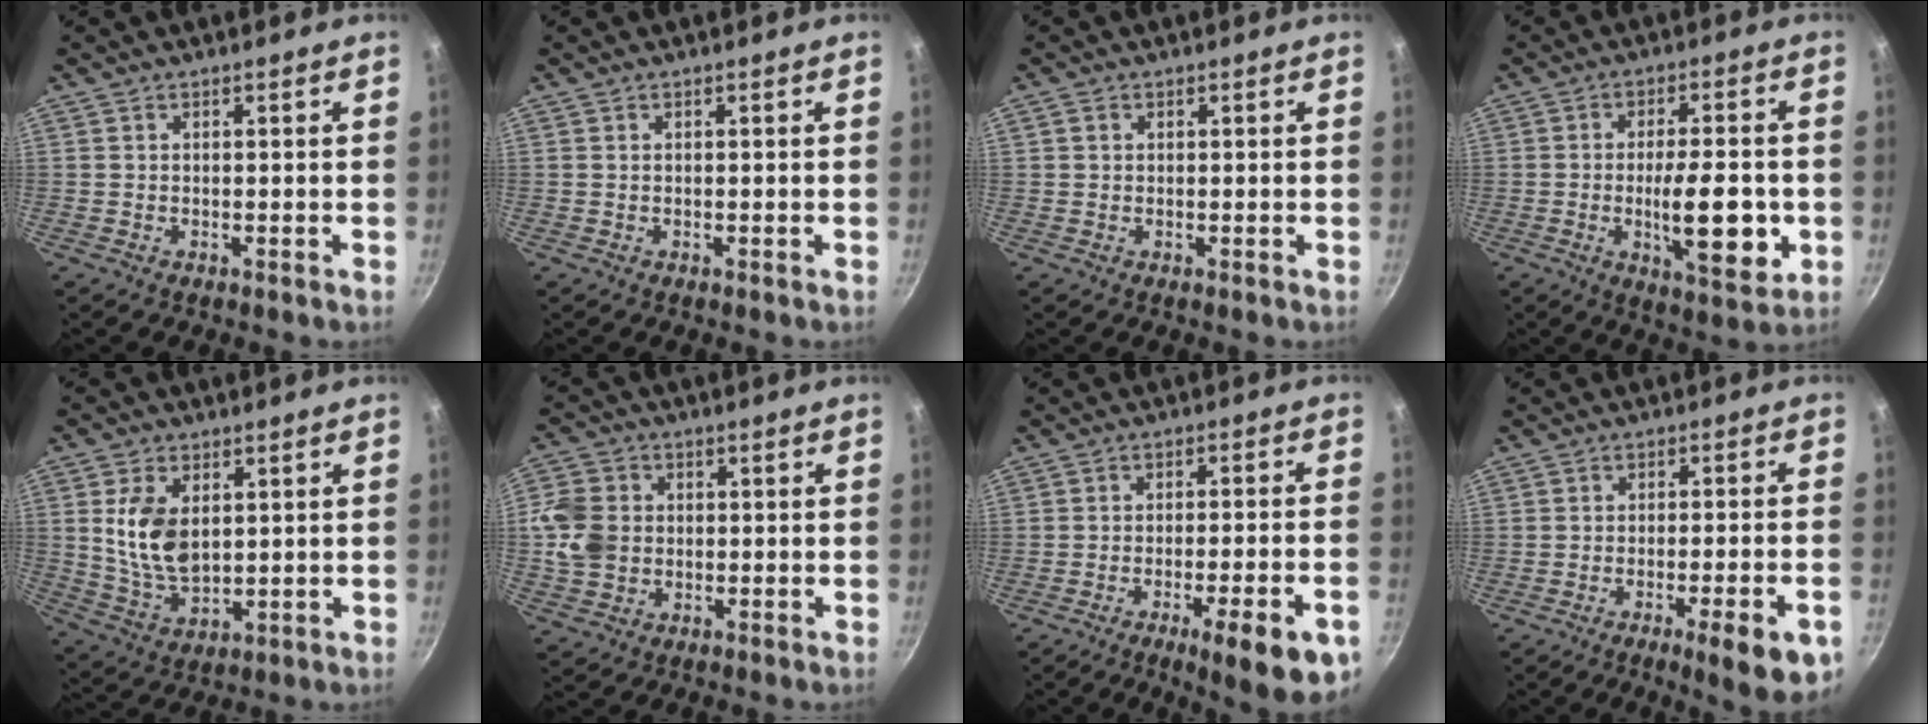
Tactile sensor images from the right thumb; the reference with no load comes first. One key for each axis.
{"total": 0.0}
{"total": 1.0, "fx": 0.3, "fy": 0.9, "fz": 0.3, "tx": -0.005, "ty": 0.003, "tz": 0.003}
{"total": 13.3, "fx": -2.4, "fy": 4.7, "fz": 12.3, "tx": -0.169, "ty": 0.000, "tz": -0.031}
{"total": 10.8, "fx": 2.3, "fy": 6.6, "fz": 8.2, "tx": -0.147, "ty": -0.021, "tz": 0.054}
{"total": 8.5, "fx": 0.0, "fy": 7.3, "fz": 4.5, "tx": -0.067, "ty": 0.003, "tz": -0.010}
{"total": 12.9, "fx": -6.2, "fy": 2.5, "fz": 11.0, "tx": -0.139, "ty": 0.022, "tz": -0.081}
{"total": 10.6, "fx": -4.9, "fy": 2.1, "fz": 9.1, "tx": -0.109, "ty": 0.016, "tz": -0.062}